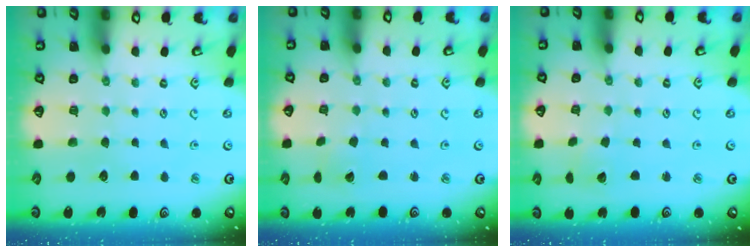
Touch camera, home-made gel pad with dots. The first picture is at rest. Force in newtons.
{"total": 0.7, "press": 0.7, "slide": 0.1}
{"total": 2.6, "press": 2.6, "slide": 0.3}